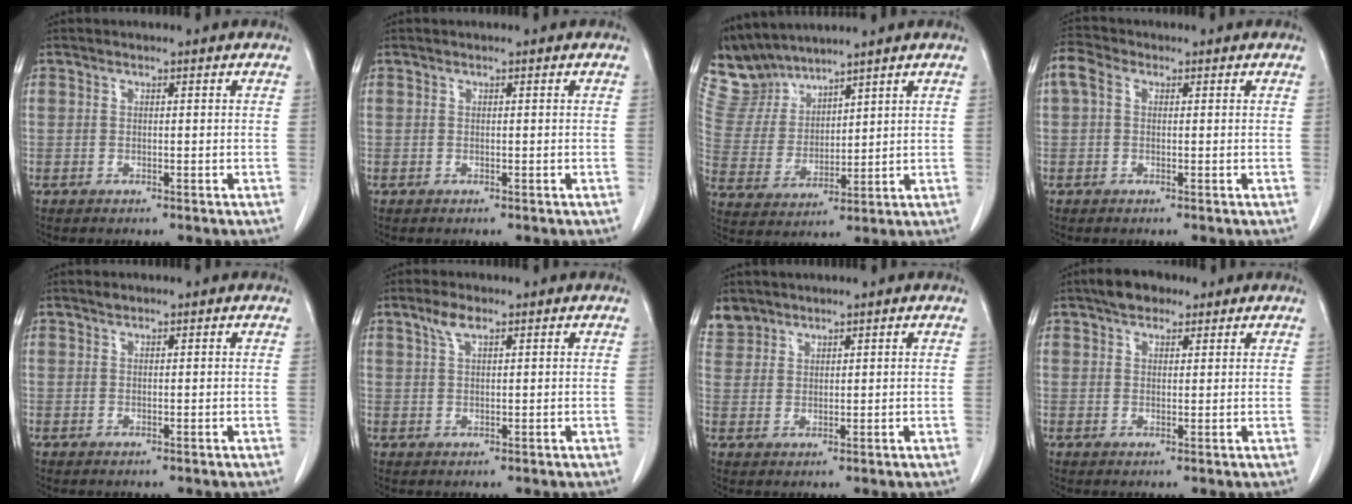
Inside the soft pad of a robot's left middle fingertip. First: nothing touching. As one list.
[{"total": 0.0}, {"total": 7.9, "force": [7.8, 1.4, 0.3], "torque": [-0.029, 0.014, 0.180]}, {"total": 3.4, "force": [1.0, 2.3, 2.3], "torque": [-0.062, 0.026, 0.019]}, {"total": 0.6, "force": [0.6, 0.2, 0.2], "torque": [-0.008, 0.001, 0.011]}, {"total": 2.7, "force": [1.7, 0.8, 1.9], "torque": [-0.045, 0.007, 0.038]}, {"total": 3.3, "force": [2.9, 1.6, -0.1], "torque": [0.007, 0.009, 0.058]}, {"total": 4.5, "force": [3.2, 2.2, 2.2], "torque": [-0.041, 0.016, 0.056]}]